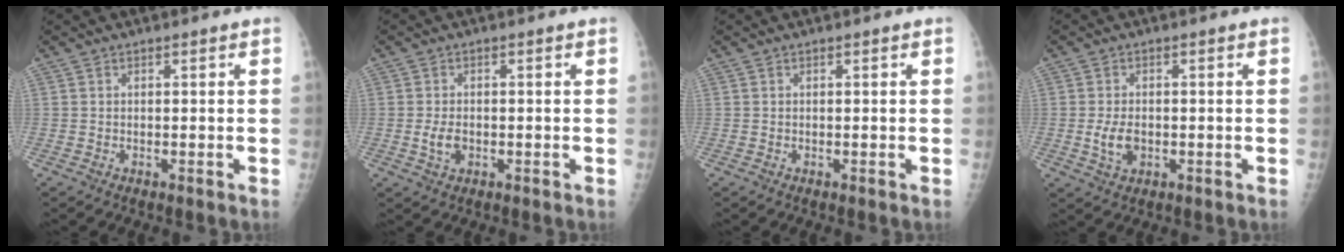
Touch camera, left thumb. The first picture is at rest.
{"total": 3.1, "force": [-0.5, 2.0, 2.3], "torque": [-0.041, -0.002, -0.006]}
{"total": 0.0}
{"total": 4.2, "force": [-0.5, 2.7, 3.2], "torque": [-0.057, -0.003, -0.005]}